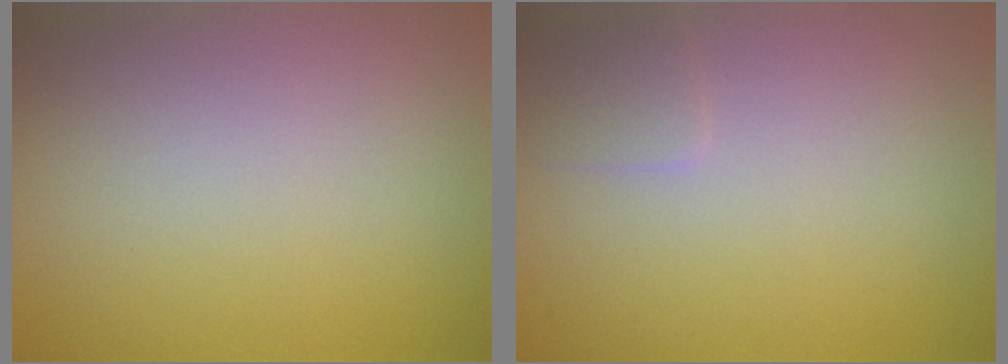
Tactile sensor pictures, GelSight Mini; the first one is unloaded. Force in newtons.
{"total": 1.0, "press": 1.0, "slide": 0.0}